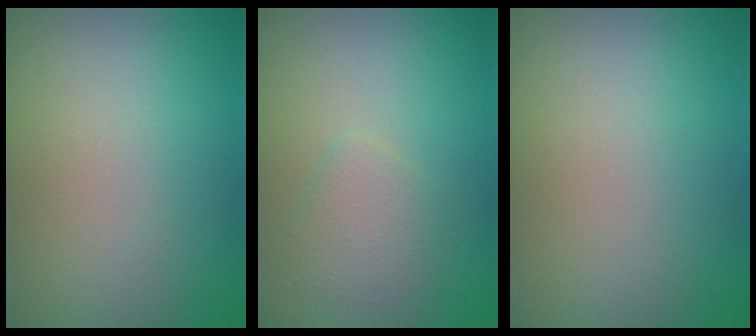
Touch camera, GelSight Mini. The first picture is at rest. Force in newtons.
{"total": 1.9, "press": 1.9, "slide": 0.1}
{"total": 0.0}